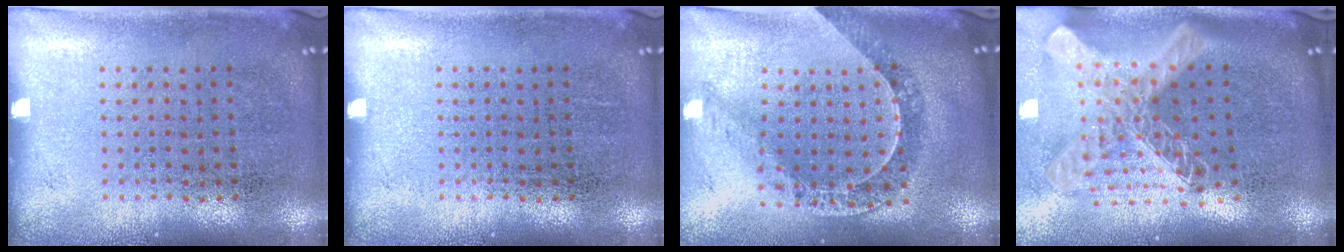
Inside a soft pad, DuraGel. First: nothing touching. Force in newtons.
{"total": 0.0}
{"total": 1.1, "press": 1.1, "slide": 0.3}
{"total": 3.0, "press": 2.1, "slide": 2.1}